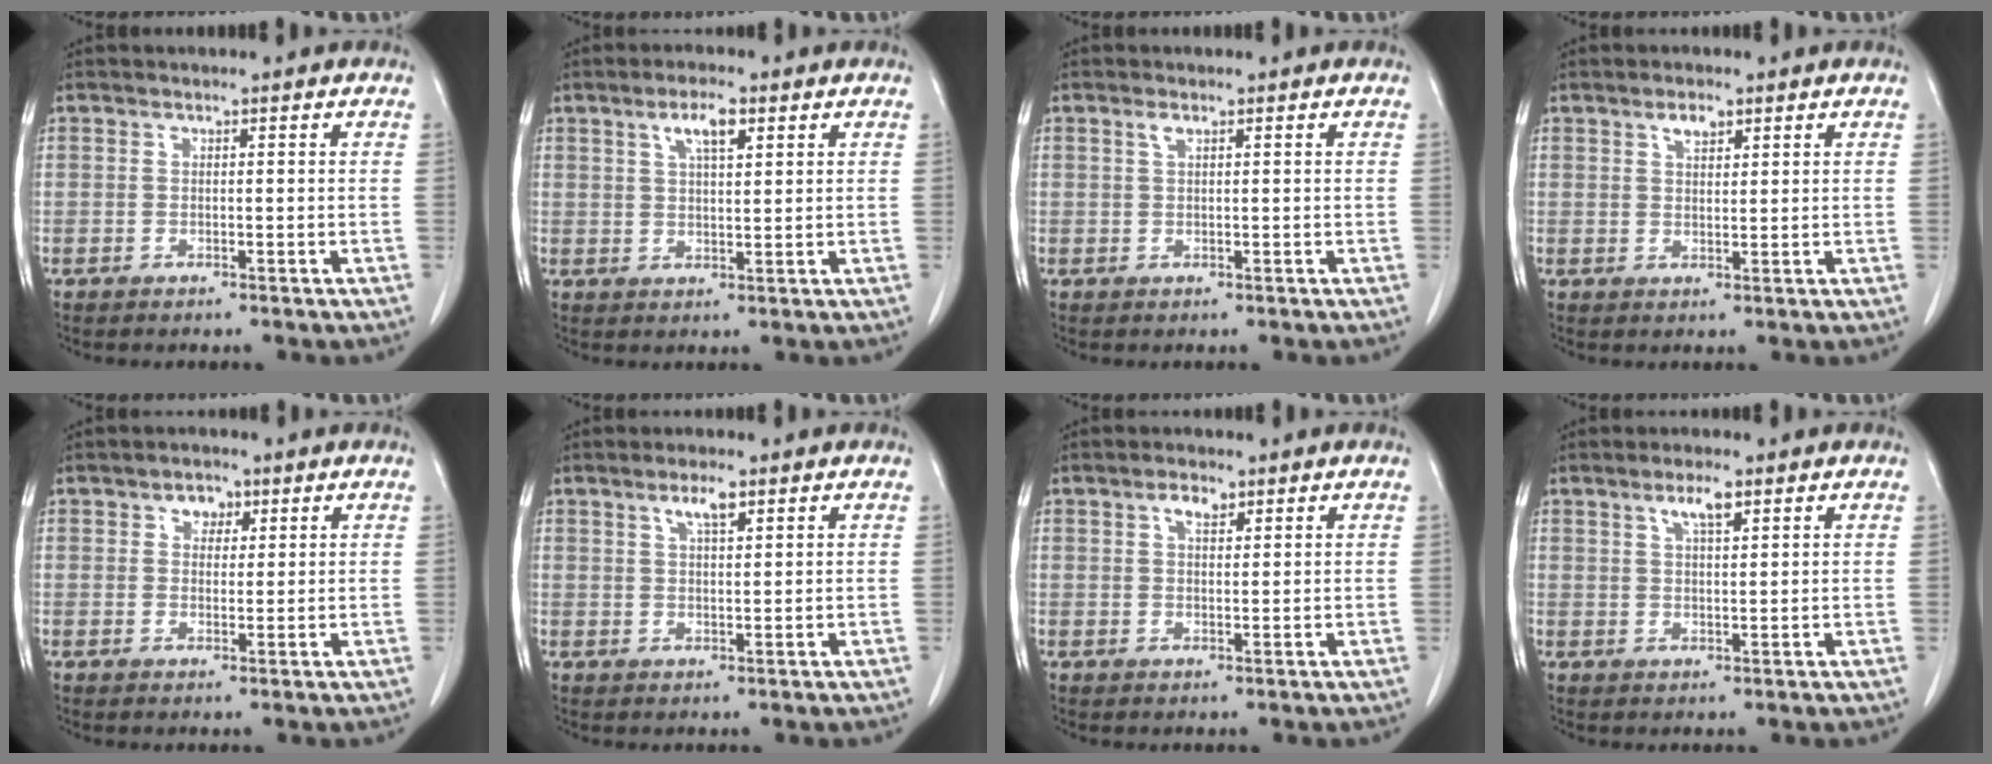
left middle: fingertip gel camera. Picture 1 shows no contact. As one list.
[{"total": 4.7, "force": [2.4, 1.2, 3.8], "torque": [-0.073, 0.005, 0.044]}, {"total": 1.2, "force": [0.7, 0.4, 0.8], "torque": [-0.016, 0.004, 0.012]}, {"total": 2.5, "force": [1.6, 1.1, 1.6], "torque": [-0.030, 0.001, 0.028]}, {"total": 2.8, "force": [1.4, 2.0, 1.4], "torque": [-0.018, 0.005, 0.021]}, {"total": 3.3, "force": [2.0, 0.7, 2.6], "torque": [-0.049, 0.003, 0.036]}, {"total": 2.7, "force": [1.5, 1.2, 1.8], "torque": [-0.034, 0.003, 0.027]}, {"total": 3.5, "force": [2.1, 0.7, 2.7], "torque": [-0.052, 0.004, 0.039]}]